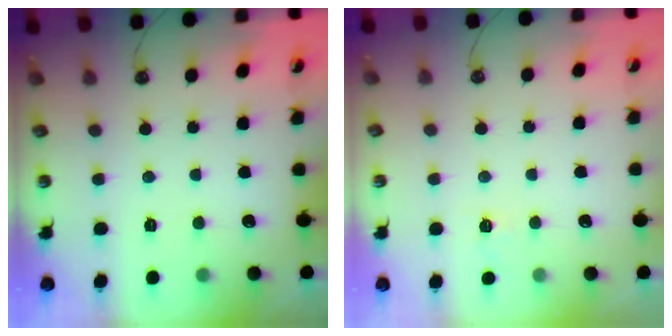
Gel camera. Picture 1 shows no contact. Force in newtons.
{"total": 2.7, "press": 2.7, "slide": 0.3}